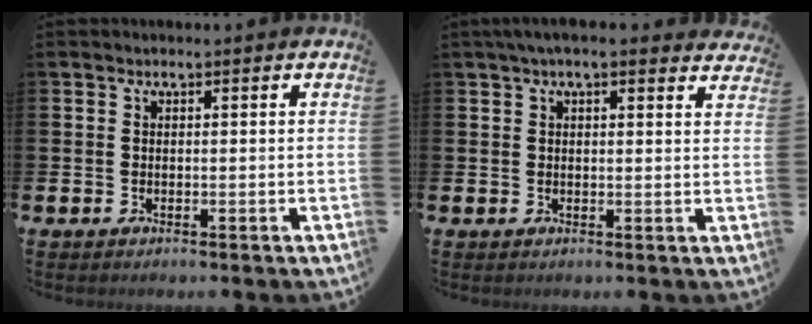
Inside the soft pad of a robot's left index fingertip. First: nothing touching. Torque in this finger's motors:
{"motor_torque": [1.16, -0.98, 0.45, 0.21]}